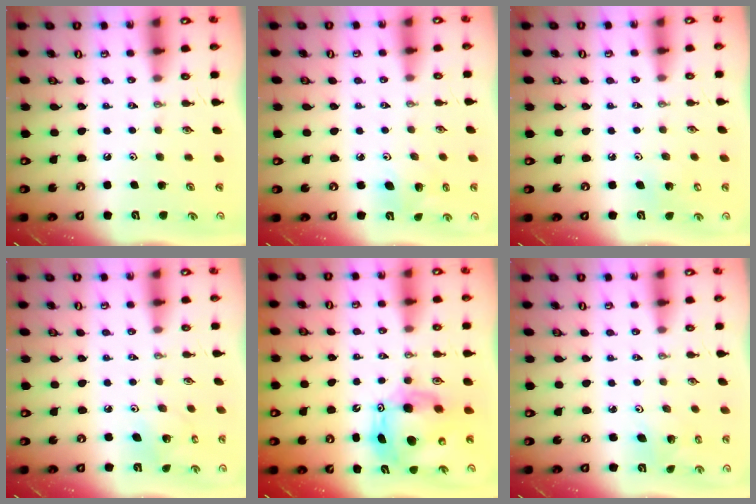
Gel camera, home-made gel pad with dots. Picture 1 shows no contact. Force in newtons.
{"total": 5.0, "press": 4.7, "slide": 1.8}
{"total": 3.8, "press": 3.8, "slide": 0.2}
{"total": 4.8, "press": 4.8, "slide": 0.2}
{"total": 12.5, "press": 12.4, "slide": 1.2}
{"total": 2.7, "press": 2.7, "slide": 0.2}